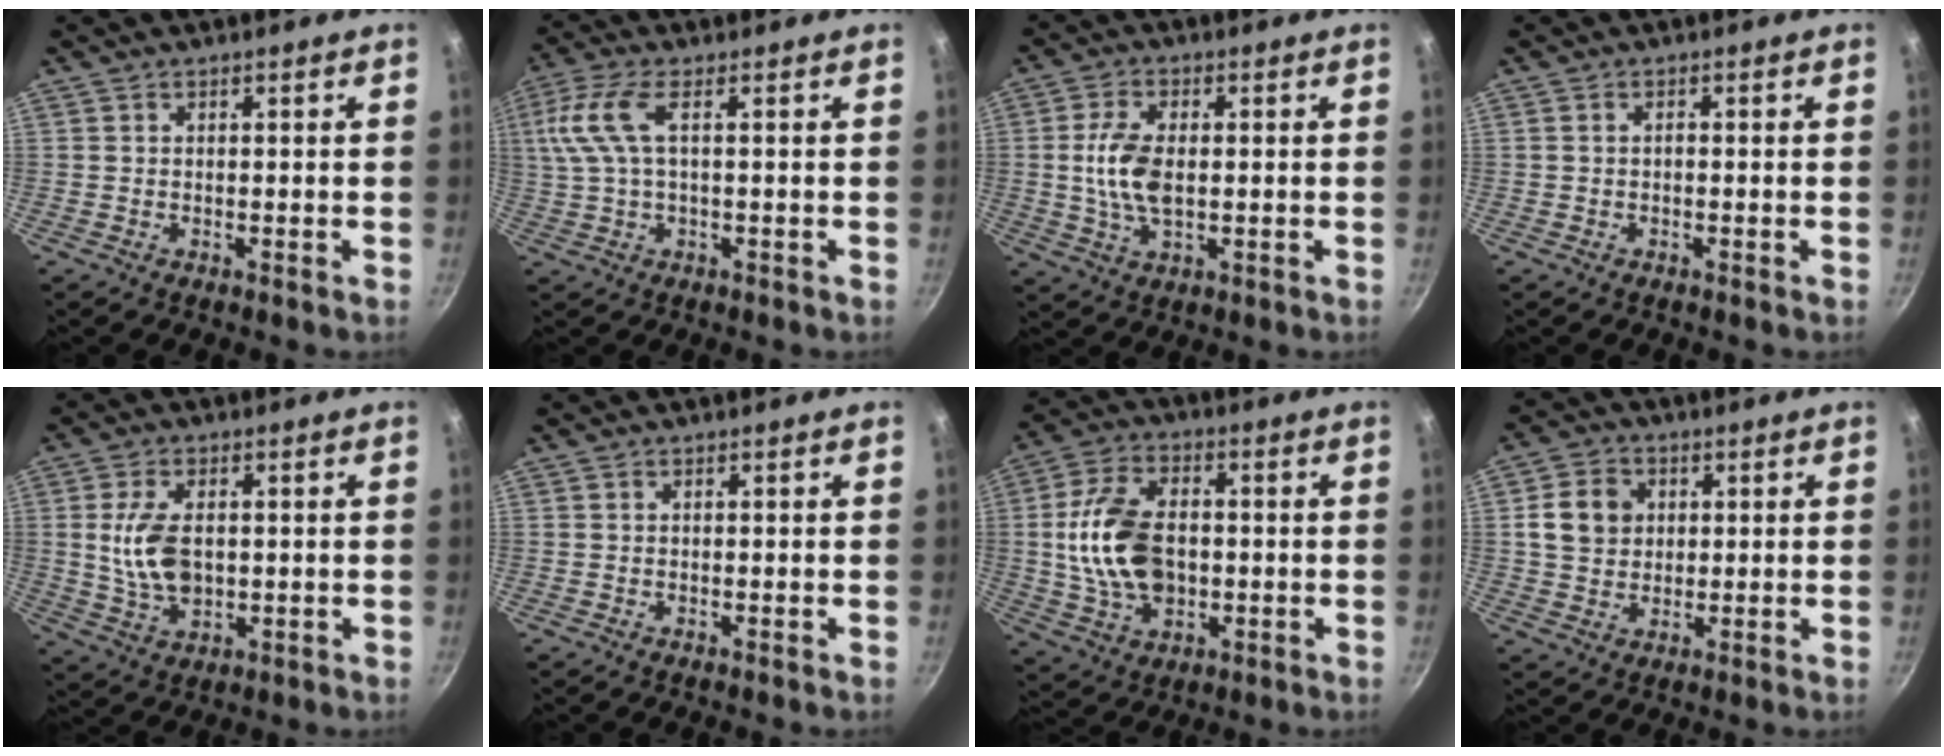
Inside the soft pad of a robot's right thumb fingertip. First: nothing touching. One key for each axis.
{"total": 8.4, "fx": 1.2, "fy": 3.1, "fz": 7.8, "tx": -0.179, "ty": 0.013, "tz": 0.026}
{"total": 8.4, "fx": 0.1, "fy": 4.5, "fz": 7.1, "tx": -0.140, "ty": 0.003, "tz": -0.001}
{"total": 0.6, "fx": -0.3, "fy": 0.3, "fz": 0.5, "tx": -0.014, "ty": 0.009, "tz": -0.004}
{"total": 9.2, "fx": 0.7, "fy": 5.4, "fz": 7.4, "tx": -0.135, "ty": -0.007, "tz": 0.016}
{"total": 0.0}
{"total": 15.1, "fx": -0.3, "fy": 9.8, "fz": 11.4, "tx": -0.201, "ty": 0.015, "tz": -0.004}
{"total": 7.8, "fx": 1.5, "fy": 6.6, "fz": 3.8, "tx": -0.048, "ty": 0.005, "tz": 0.021}